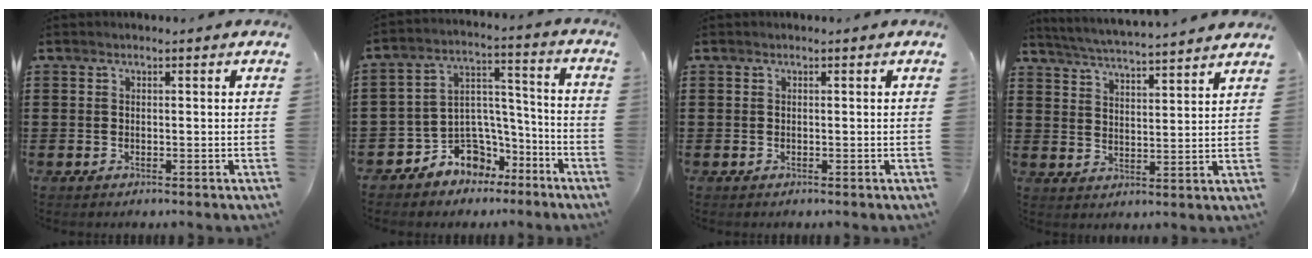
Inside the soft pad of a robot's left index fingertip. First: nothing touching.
{"total": 7.3, "force": [-5.6, 4.7, 0.9], "torque": [-0.027, 0.015, -0.103]}
{"total": 0.0}
{"total": 4.7, "force": [4.5, -0.8, 1.0], "torque": [-0.039, -0.033, 0.075]}